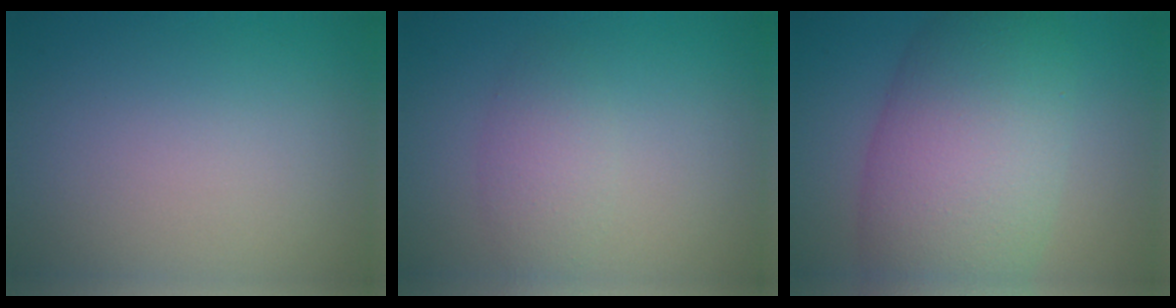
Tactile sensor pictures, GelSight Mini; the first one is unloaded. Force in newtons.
{"total": 2.6, "press": 2.6, "slide": 0.1}
{"total": 11.0, "press": 11.0, "slide": 0.4}